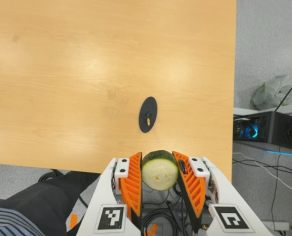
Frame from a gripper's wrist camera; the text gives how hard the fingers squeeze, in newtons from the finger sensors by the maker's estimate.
{"total": 12.8, "left": 12.0, "right": 13.6}